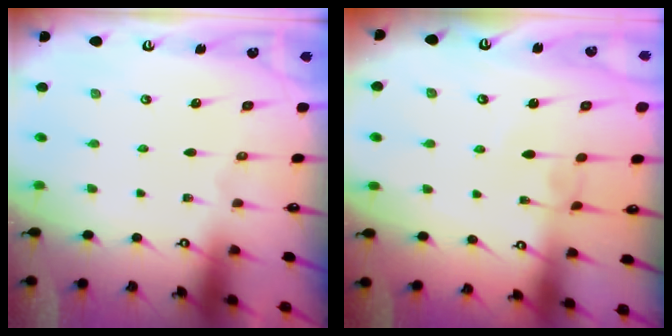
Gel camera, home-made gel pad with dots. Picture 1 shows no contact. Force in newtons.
{"total": 2.4, "press": 2.4, "slide": 0.2}